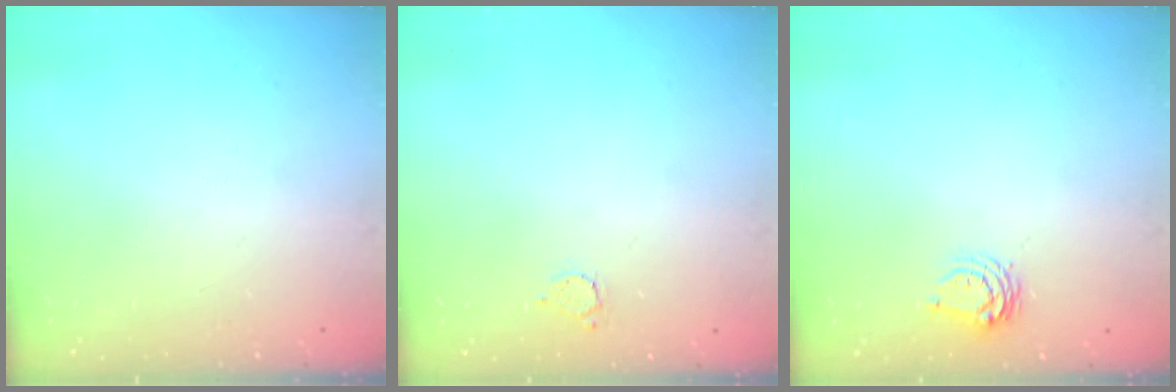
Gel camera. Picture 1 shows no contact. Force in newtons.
{"total": 2.5, "press": 2.5, "slide": 0.3}
{"total": 6.9, "press": 6.9, "slide": 0.7}